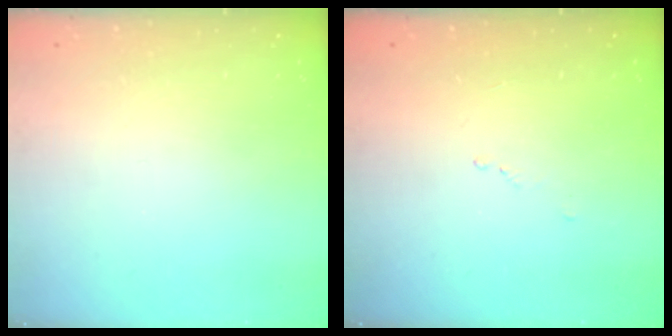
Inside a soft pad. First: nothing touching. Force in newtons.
{"total": 7.6, "press": 7.6, "slide": 0.9}